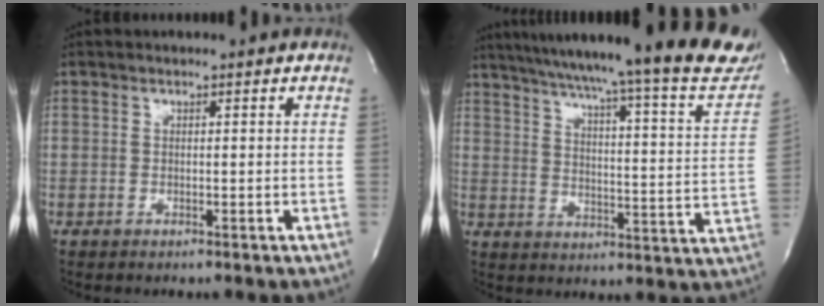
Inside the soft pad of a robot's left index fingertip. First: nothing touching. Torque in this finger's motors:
{"motor_torque": [0.13, -0.14, 0.43, 0.15]}